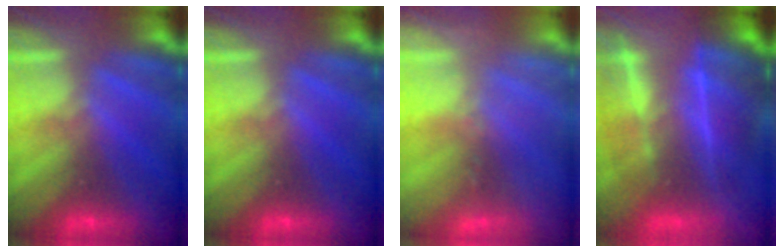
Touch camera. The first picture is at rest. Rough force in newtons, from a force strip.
{"total": 0.0}
{"total": 2.4}
{"total": 8.9}